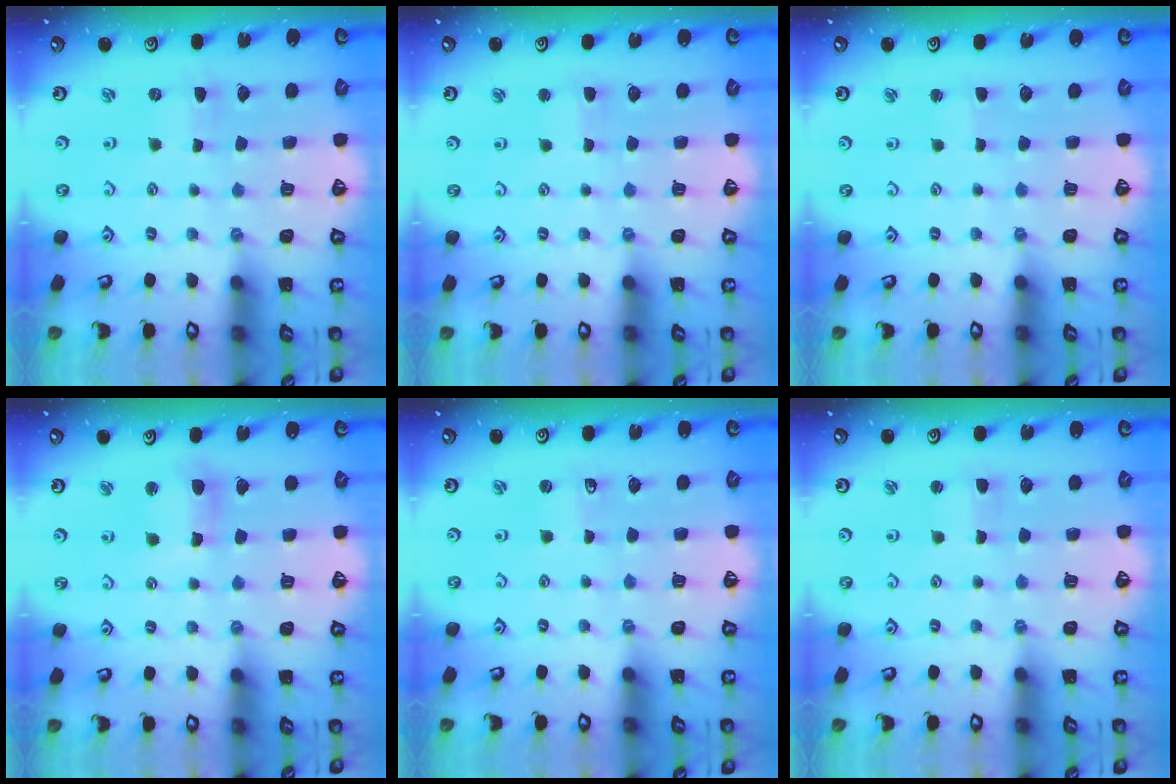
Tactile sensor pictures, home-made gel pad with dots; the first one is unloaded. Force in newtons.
{"total": 2.3, "press": 2.3, "slide": 0.3}
{"total": 1.5, "press": 1.5, "slide": 0.3}
{"total": 7.0, "press": 7.0, "slide": 0.9}
{"total": 1.2, "press": 1.2, "slide": 0.2}
{"total": 2.3, "press": 2.3, "slide": 0.5}